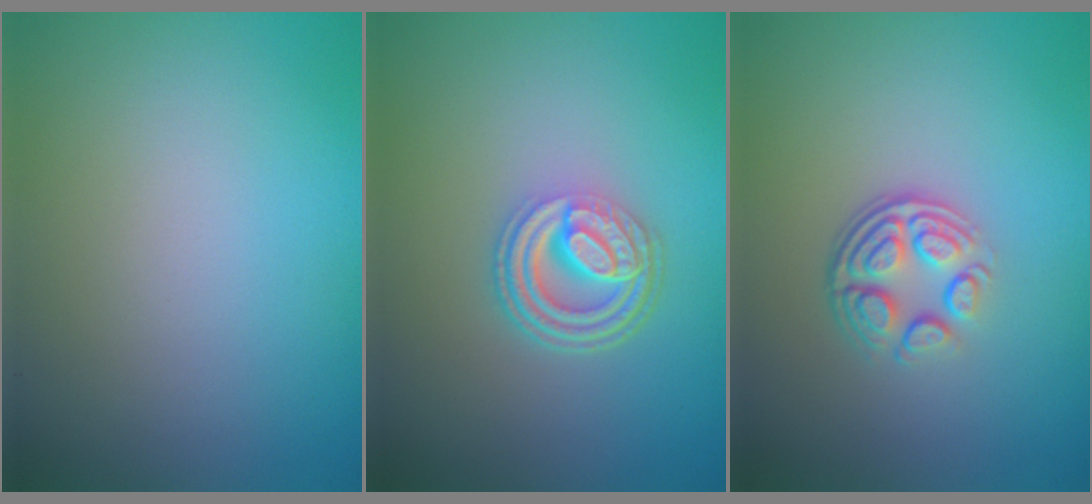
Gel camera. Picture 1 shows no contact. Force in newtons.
{"total": 4.8, "press": 3.3, "slide": 3.5}
{"total": 4.0, "press": 2.8, "slide": 2.9}